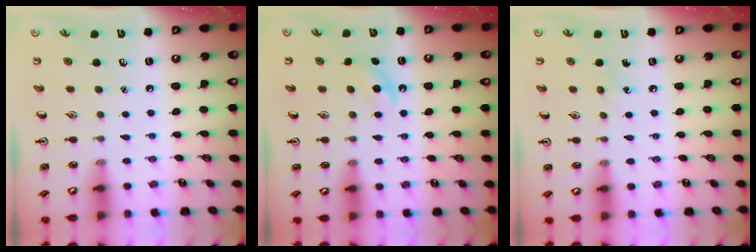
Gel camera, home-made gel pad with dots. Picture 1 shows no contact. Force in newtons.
{"total": 5.6, "press": 5.3, "slide": 1.9}
{"total": 3.5, "press": 3.3, "slide": 1.2}